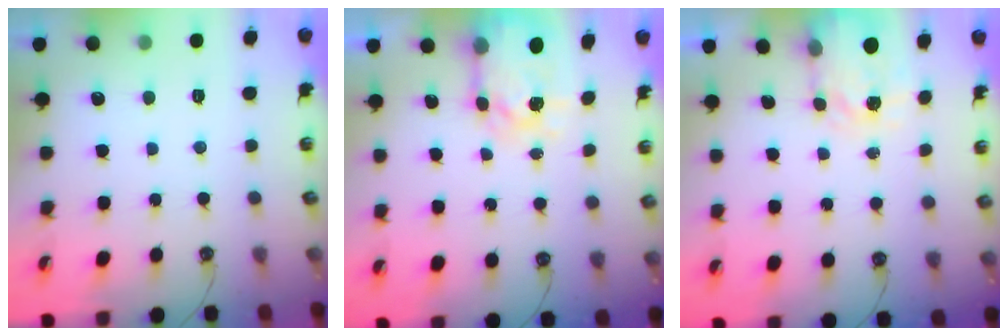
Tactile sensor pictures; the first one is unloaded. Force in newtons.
{"total": 6.8, "press": 6.7, "slide": 0.6}
{"total": 4.0, "press": 3.9, "slide": 0.7}